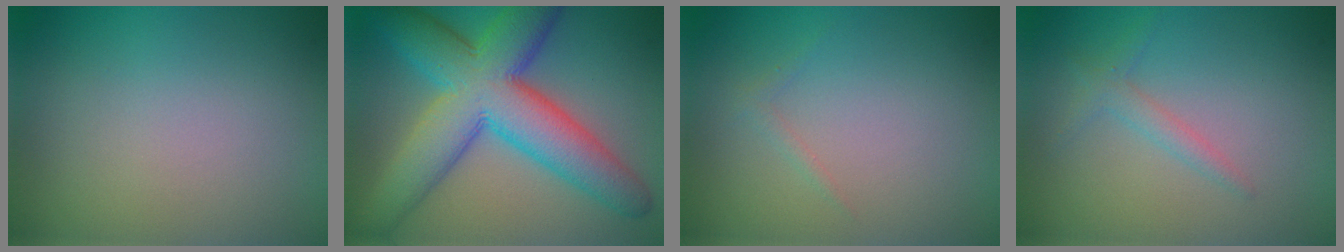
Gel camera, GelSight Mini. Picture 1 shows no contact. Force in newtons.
{"total": 11.3, "press": 11.3, "slide": 0.3}
{"total": 0.6, "press": 0.6, "slide": 0.0}
{"total": 1.5, "press": 1.5, "slide": 0.1}